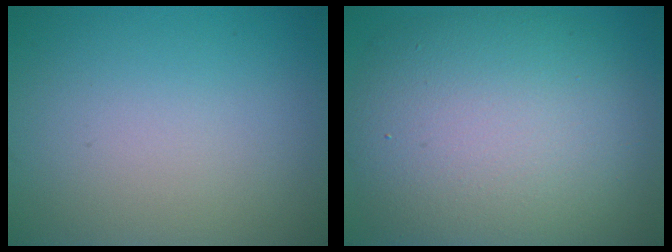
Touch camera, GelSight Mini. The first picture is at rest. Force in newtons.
{"total": 11.4, "press": 11.4, "slide": 0.6}